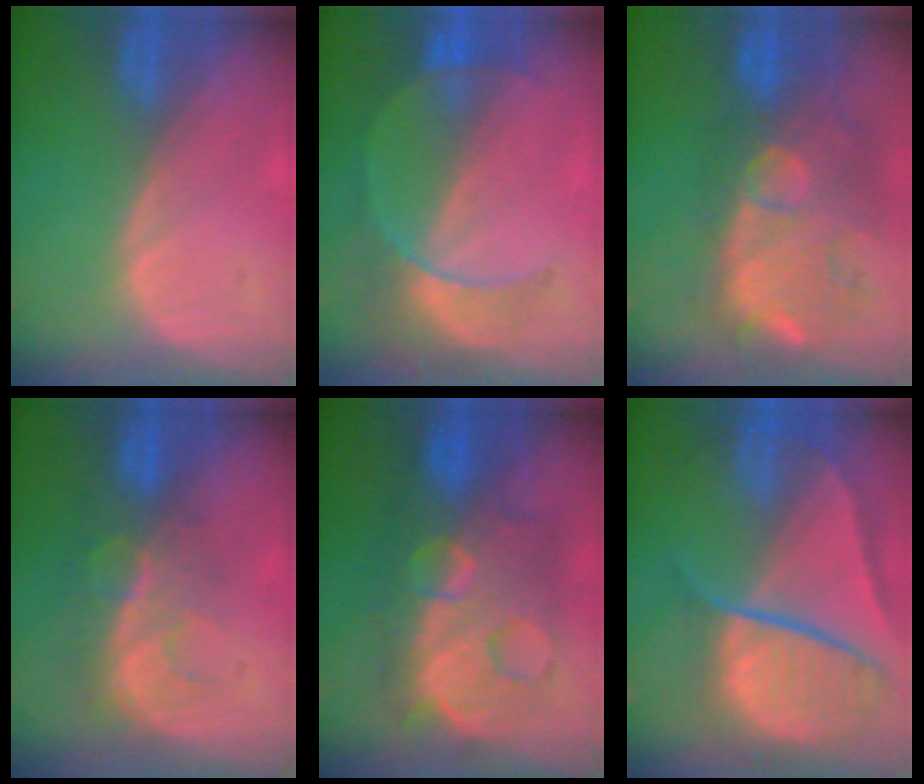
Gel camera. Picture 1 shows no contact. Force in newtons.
{"total": 7.8, "press": 6.7, "slide": 3.9}
{"total": 12.6, "press": 11.3, "slide": 5.7}
{"total": 8.2, "press": 7.0, "slide": 4.2}
{"total": 12.3, "press": 12.2, "slide": 1.2}
{"total": 10.8, "press": 9.0, "slide": 5.8}